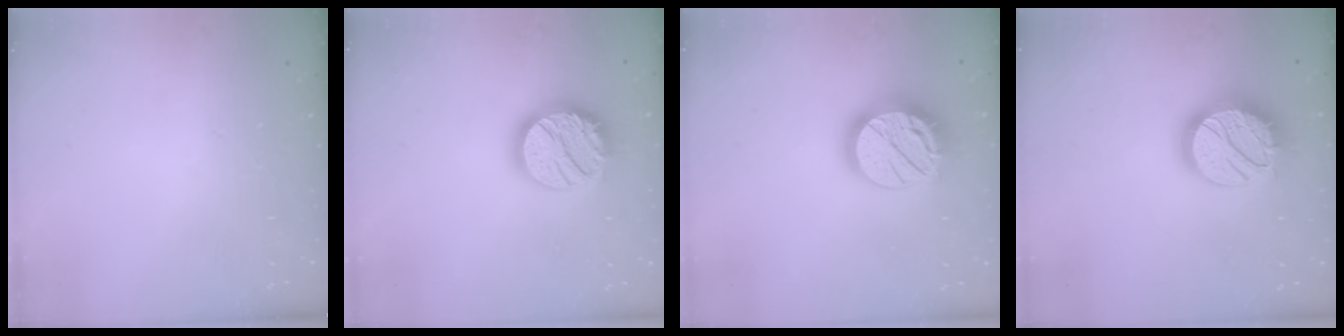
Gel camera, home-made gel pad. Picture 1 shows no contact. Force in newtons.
{"total": 19.2, "press": 19.1, "slide": 1.3}
{"total": 18.4, "press": 18.3, "slide": 1.4}
{"total": 18.3, "press": 18.2, "slide": 1.0}